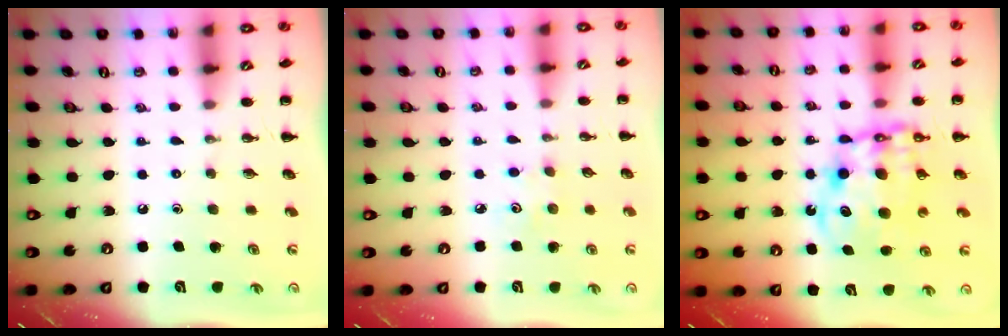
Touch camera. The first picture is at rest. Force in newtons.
{"total": 2.7, "press": 2.6, "slide": 0.8}
{"total": 12.6, "press": 12.2, "slide": 3.1}